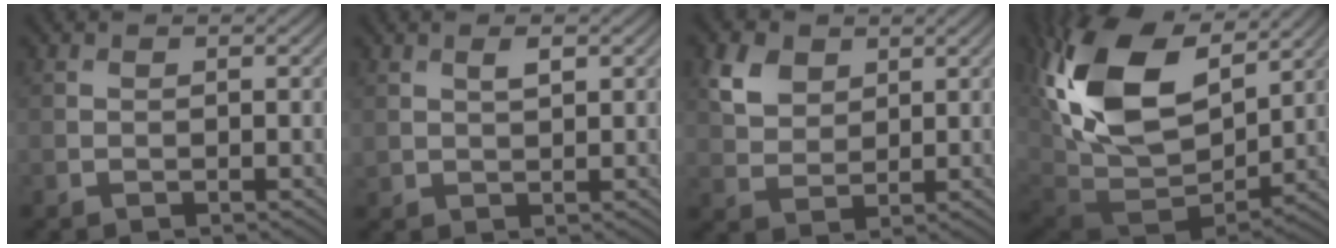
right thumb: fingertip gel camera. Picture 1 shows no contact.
{"total": 1.8, "force": [0.9, 0.8, 1.4], "torque": [-0.028, 0.000, 0.021]}
{"total": 4.7, "force": [2.6, 3.2, 2.4], "torque": [-0.060, 0.000, 0.053]}
{"total": 20.1, "force": [7.5, 12.2, 14.1], "torque": [-0.320, 0.023, 0.147]}